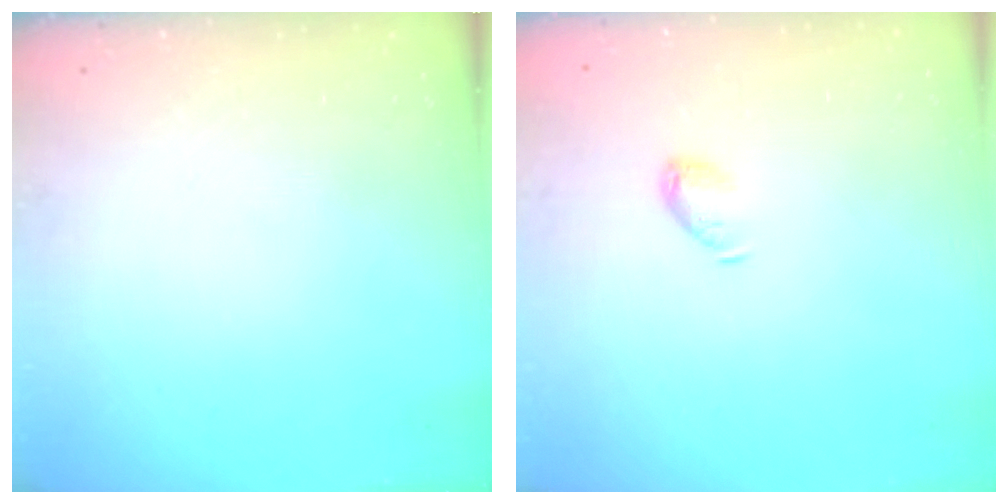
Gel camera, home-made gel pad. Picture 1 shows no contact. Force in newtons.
{"total": 5.0, "press": 5.0, "slide": 0.6}